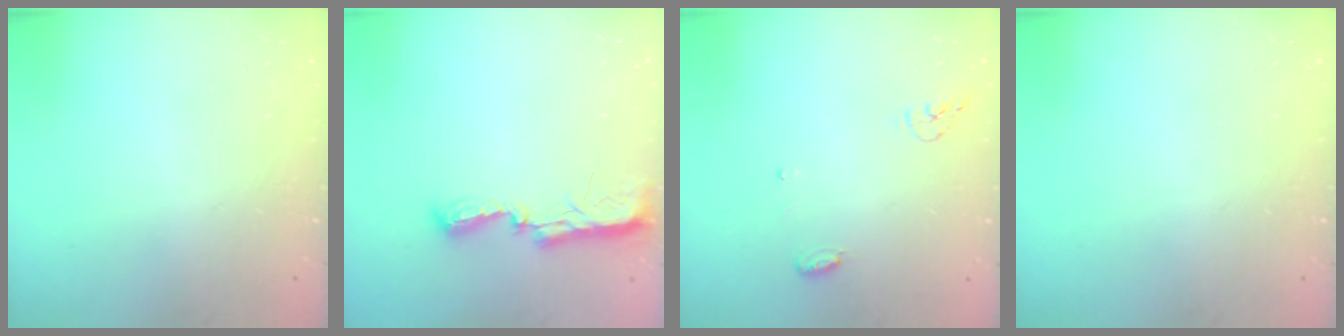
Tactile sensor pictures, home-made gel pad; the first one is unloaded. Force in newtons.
{"total": 7.7, "press": 7.7, "slide": 0.7}
{"total": 4.8, "press": 4.7, "slide": 1.0}
{"total": 0.0}